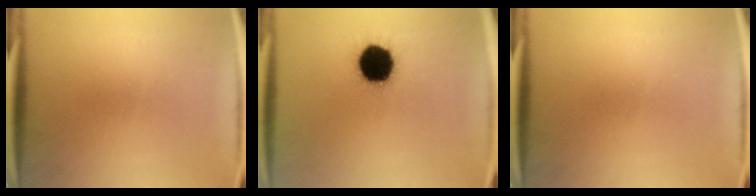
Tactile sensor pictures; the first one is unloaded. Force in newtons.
{"total": 18.4}
{"total": 0.0}